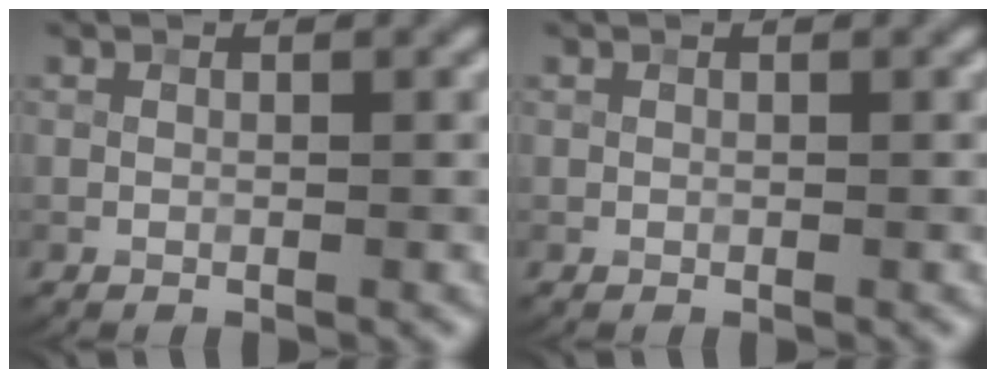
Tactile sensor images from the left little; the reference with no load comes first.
{"total": 0.0}